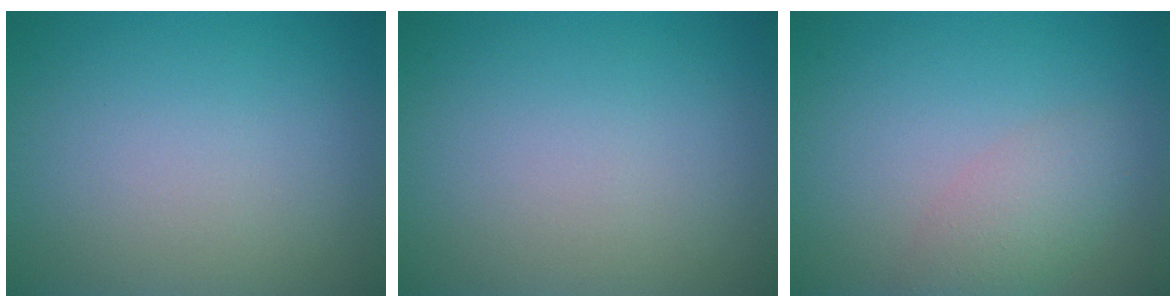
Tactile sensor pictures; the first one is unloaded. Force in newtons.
{"total": 0.0}
{"total": 2.8, "press": 2.8, "slide": 0.1}